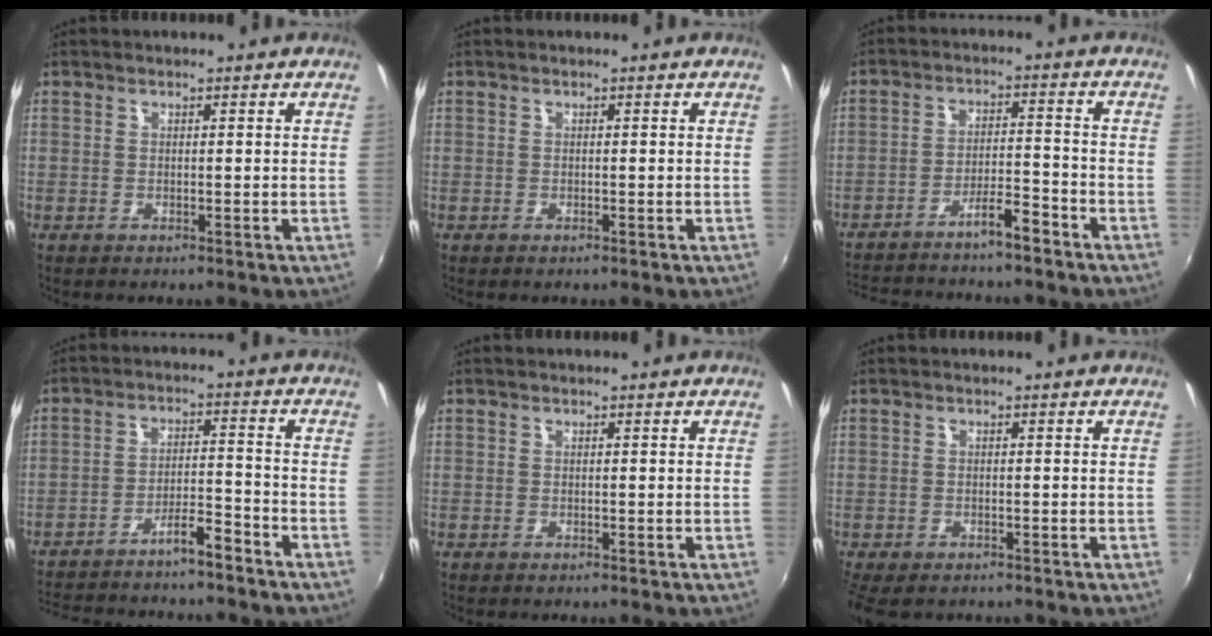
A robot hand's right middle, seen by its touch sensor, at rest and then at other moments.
{"total": 0.0}
{"total": 8.9, "force": [-7.8, 1.1, 4.1], "torque": [-0.087, 0.023, -0.126]}
{"total": 9.6, "force": [-8.6, 1.2, 4.1], "torque": [-0.088, 0.028, -0.139]}
{"total": 0.0}
{"total": 4.6, "force": [-3.2, 2.3, 2.5], "torque": [-0.057, -0.020, -0.051]}